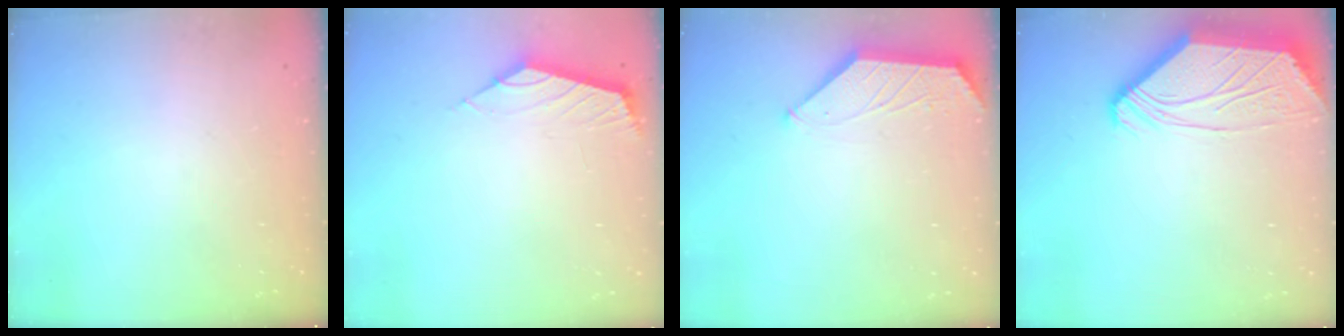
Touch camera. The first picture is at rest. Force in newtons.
{"total": 2.1, "press": 2.1, "slide": 0.5}
{"total": 1.6, "press": 1.5, "slide": 0.4}
{"total": 5.0, "press": 5.0, "slide": 0.5}